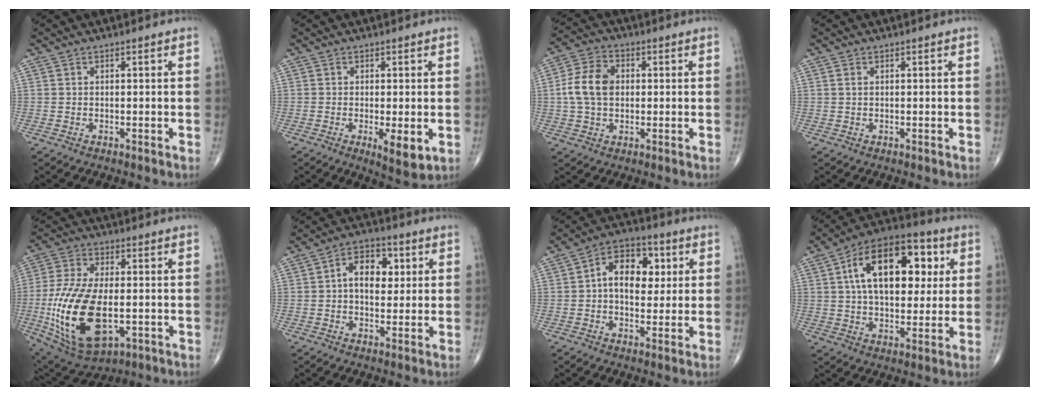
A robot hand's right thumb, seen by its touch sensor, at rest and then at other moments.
{"total": 5.3, "force": [-1.3, 1.7, 4.9], "torque": [-0.080, -0.017, -0.019]}
{"total": 8.9, "force": [0.5, 6.3, 6.3], "torque": [-0.115, 0.016, 0.005]}
{"total": 0.8, "force": [0.3, 0.4, 0.6], "torque": [-0.012, 0.007, 0.008]}
{"total": 21.1, "force": [-3.8, 10.6, 17.9], "torque": [-0.370, -0.009, -0.050]}
{"total": 8.8, "force": [1.4, 5.7, 6.5], "torque": [-0.075, 0.013, 0.017]}
{"total": 11.4, "force": [1.8, 7.5, 8.4], "torque": [-0.096, 0.016, 0.021]}
{"total": 20.7, "force": [5.2, 11.7, 16.2], "torque": [-0.221, 0.014, 0.075]}